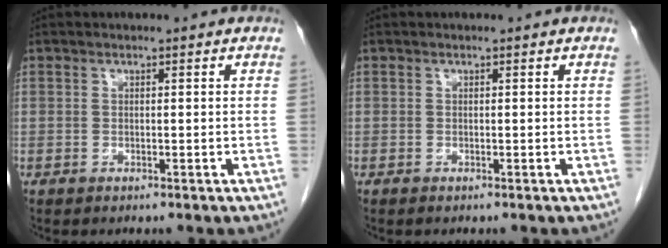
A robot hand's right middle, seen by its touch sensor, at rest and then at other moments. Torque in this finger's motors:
{"motor_torque": [-0.22, -0.09, 0.01, 0.00]}